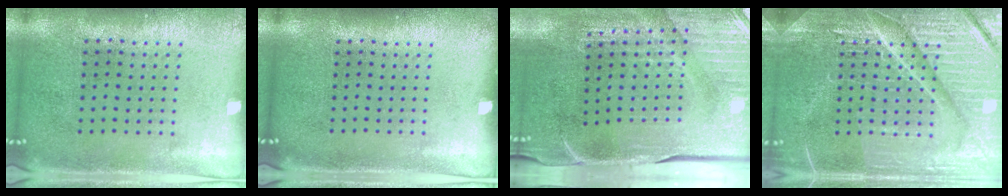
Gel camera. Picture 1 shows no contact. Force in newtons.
{"total": 0.0}
{"total": 4.6, "press": 3.9, "slide": 2.5}
{"total": 7.3, "press": 7.3, "slide": 0.9}